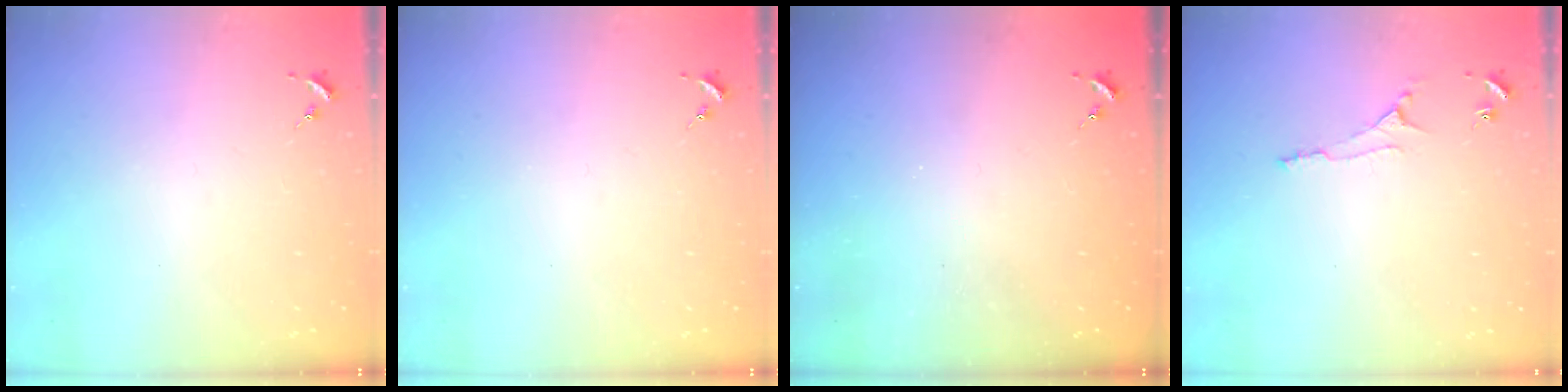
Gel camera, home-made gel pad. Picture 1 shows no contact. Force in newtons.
{"total": 0.0}
{"total": 0.0}
{"total": 4.7, "press": 4.7, "slide": 0.6}